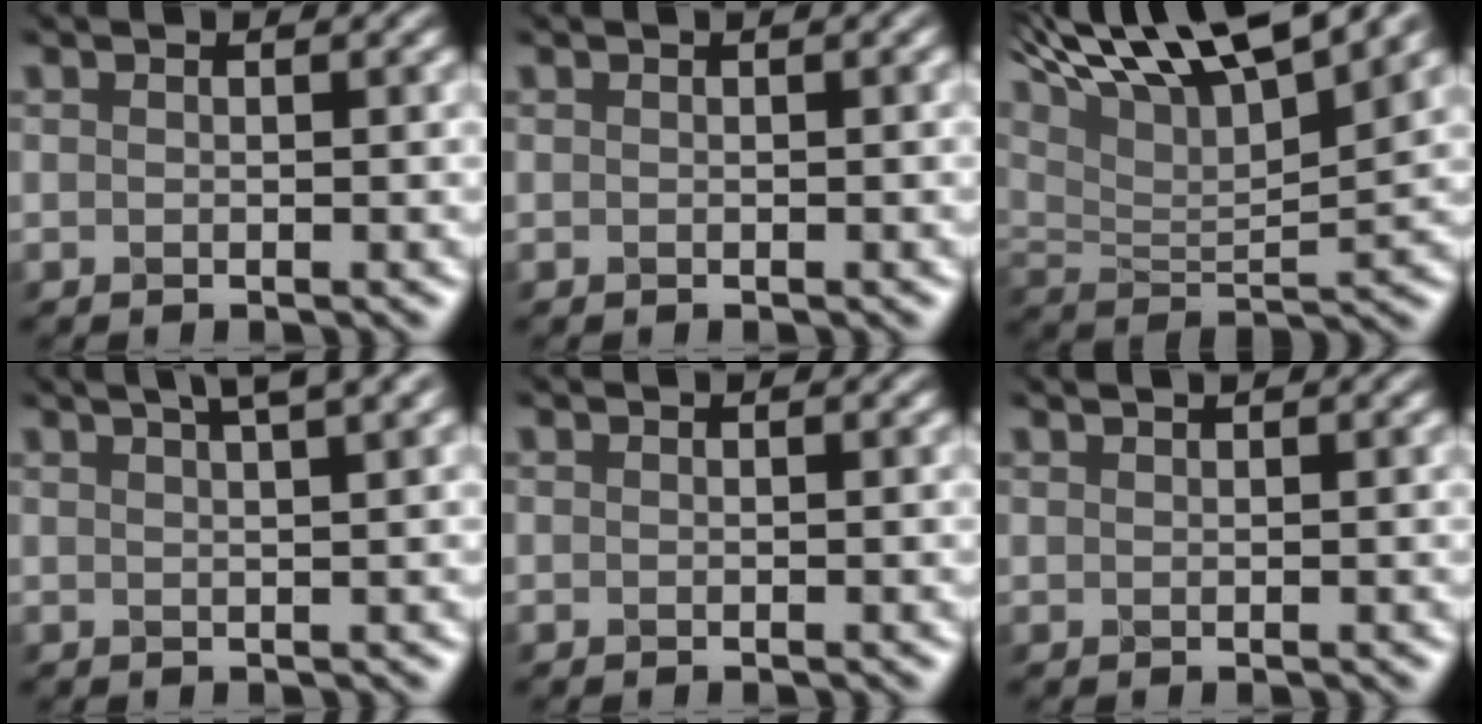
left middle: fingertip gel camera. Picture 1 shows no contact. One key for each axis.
{"total": 1.1, "fx": 0.4, "fy": 0.5, "fz": 0.9, "tx": -0.007, "ty": 0.013, "tz": -0.002}
{"total": 12.6, "fx": 8.3, "fy": 3.6, "fz": 8.8, "tx": -0.186, "ty": 0.028, "tz": 0.159}
{"total": 4.3, "fx": 2.9, "fy": 0.9, "fz": 3.0, "tx": -0.032, "ty": 0.032, "tz": 0.032}
{"total": 0.0}
{"total": 1.3, "fx": 1.0, "fy": 0.4, "fz": 0.6, "tx": 0.000, "ty": 0.015, "tz": 0.005}